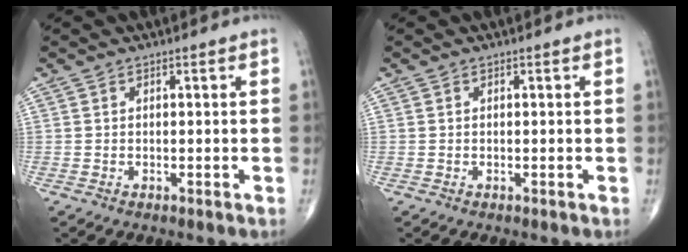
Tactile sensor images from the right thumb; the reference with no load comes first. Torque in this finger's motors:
{"motor_torque": [-0.05, 0.05, 0.00, 0.00, 0.00]}